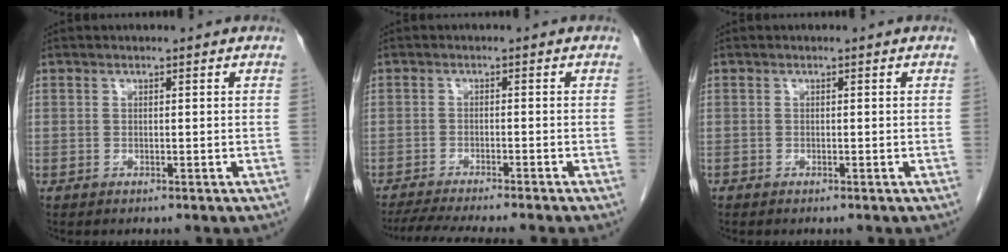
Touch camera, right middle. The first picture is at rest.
{"total": 9.0, "force": [-7.9, -0.5, 4.3], "torque": [-0.052, -0.016, -0.121]}
{"total": 0.0}